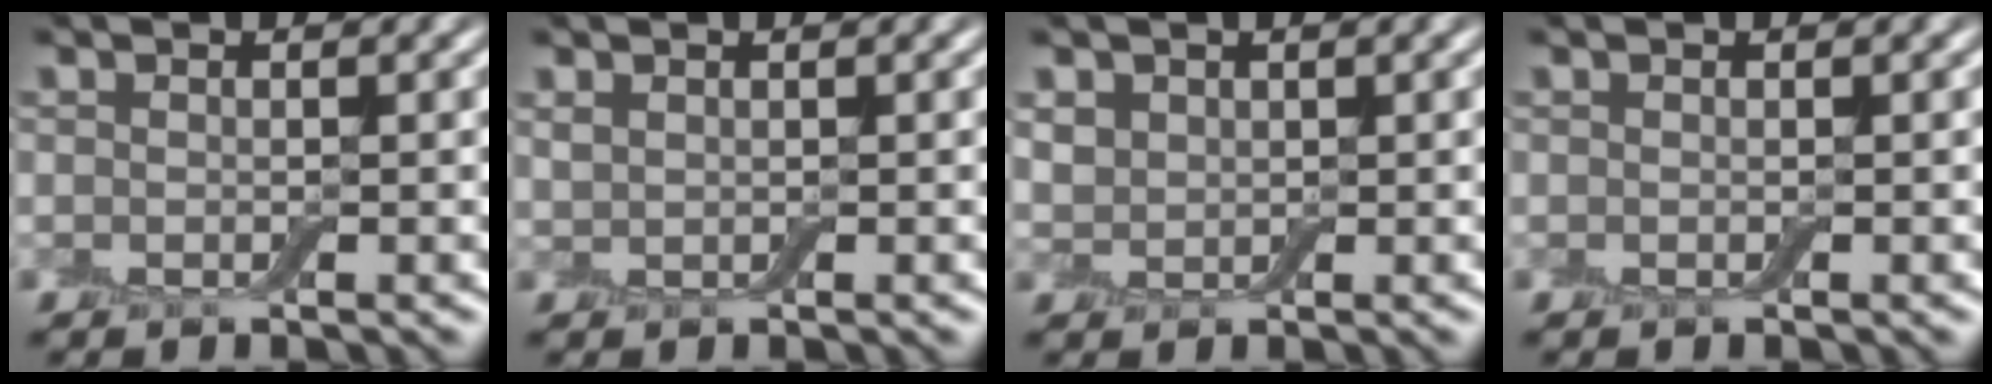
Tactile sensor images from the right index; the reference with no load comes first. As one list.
[{"total": 0.5, "force": [0.3, 0.3, 0.2], "torque": [-0.009, -0.001, 0.011]}, {"total": 1.4, "force": [0.6, 1.2, 0.4], "torque": [-0.011, -0.004, 0.015]}, {"total": 0.0}]